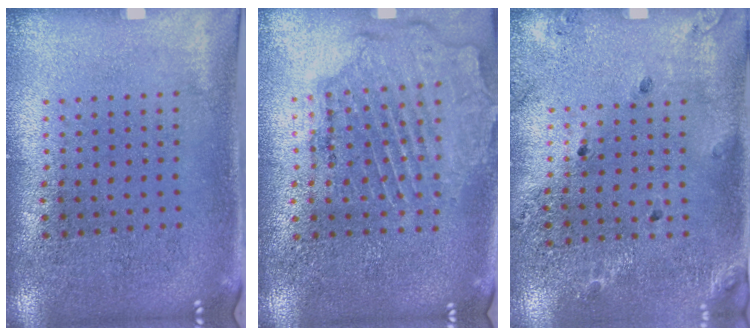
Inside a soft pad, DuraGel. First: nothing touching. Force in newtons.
{"total": 1.8, "press": 1.7, "slide": 0.6}
{"total": 1.3, "press": 1.2, "slide": 0.6}